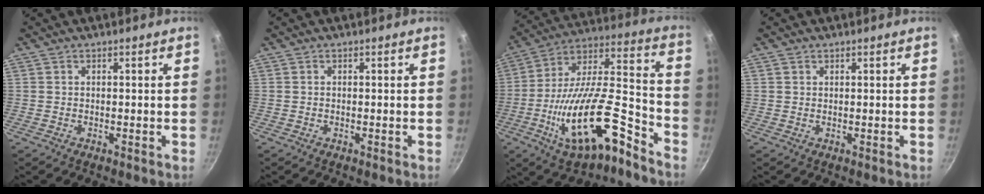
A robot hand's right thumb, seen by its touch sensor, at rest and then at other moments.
{"total": 0.0}
{"total": 22.9, "force": [-11.4, 8.1, 18.1], "torque": [-0.286, 0.064, -0.197]}
{"total": 0.6, "force": [0.5, 0.4, 0.2], "torque": [-0.002, -0.001, 0.007]}